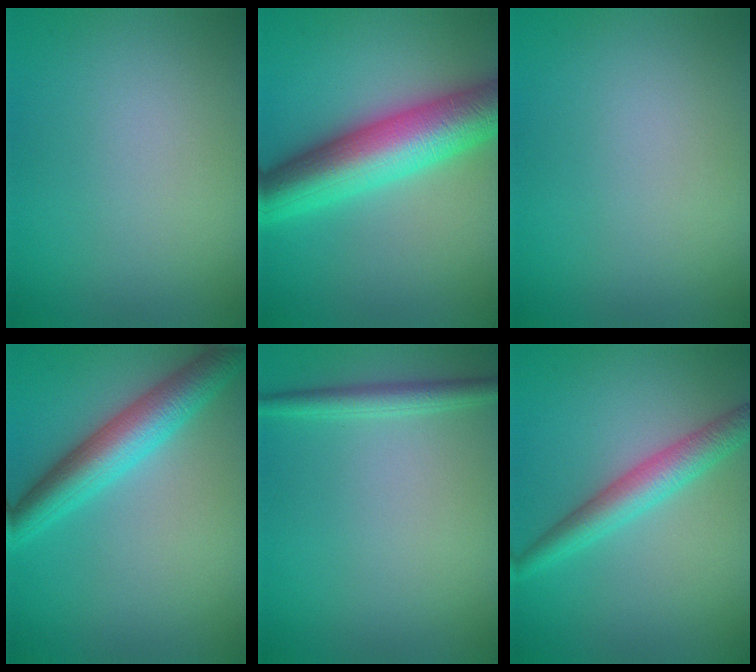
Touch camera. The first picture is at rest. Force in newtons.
{"total": 9.7, "press": 9.7, "slide": 0.1}
{"total": 0.0}
{"total": 5.5, "press": 5.5, "slide": 0.1}
{"total": 2.0, "press": 2.0, "slide": 0.1}
{"total": 3.7, "press": 3.7, "slide": 0.1}